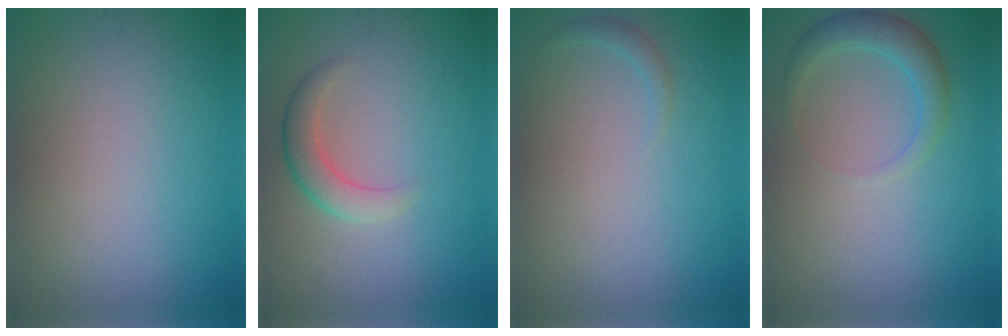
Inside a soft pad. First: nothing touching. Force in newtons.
{"total": 2.6, "press": 2.6, "slide": 0.0}
{"total": 0.8, "press": 0.8, "slide": 0.1}
{"total": 2.6, "press": 2.6, "slide": 0.0}